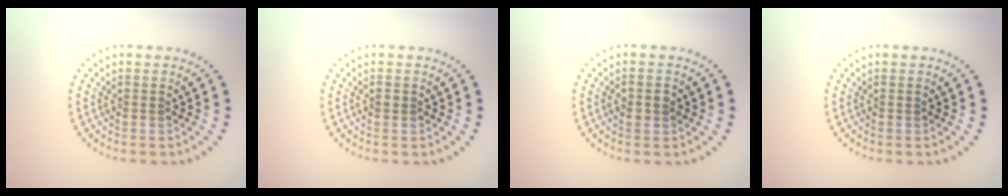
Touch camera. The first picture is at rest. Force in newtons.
{"total": 0.6, "press": 0.6, "slide": 0.1}
{"total": 1.8, "press": 1.8, "slide": 0.0}
{"total": 0.0}